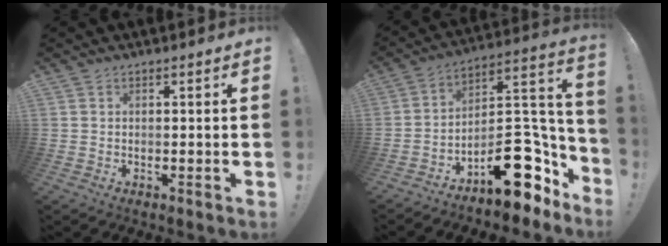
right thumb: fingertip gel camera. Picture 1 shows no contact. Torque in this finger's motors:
{"motor_torque": [2.68, 1.74, 1.26, -1.51, 0.40]}